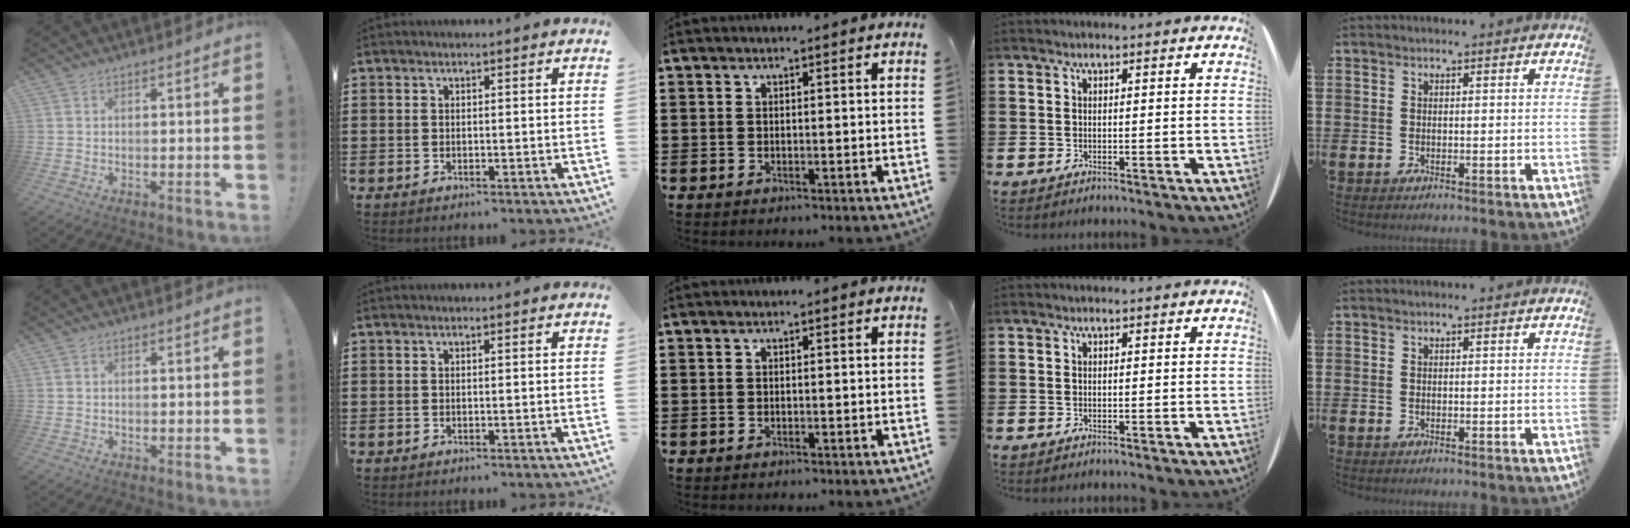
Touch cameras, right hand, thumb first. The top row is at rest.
{}